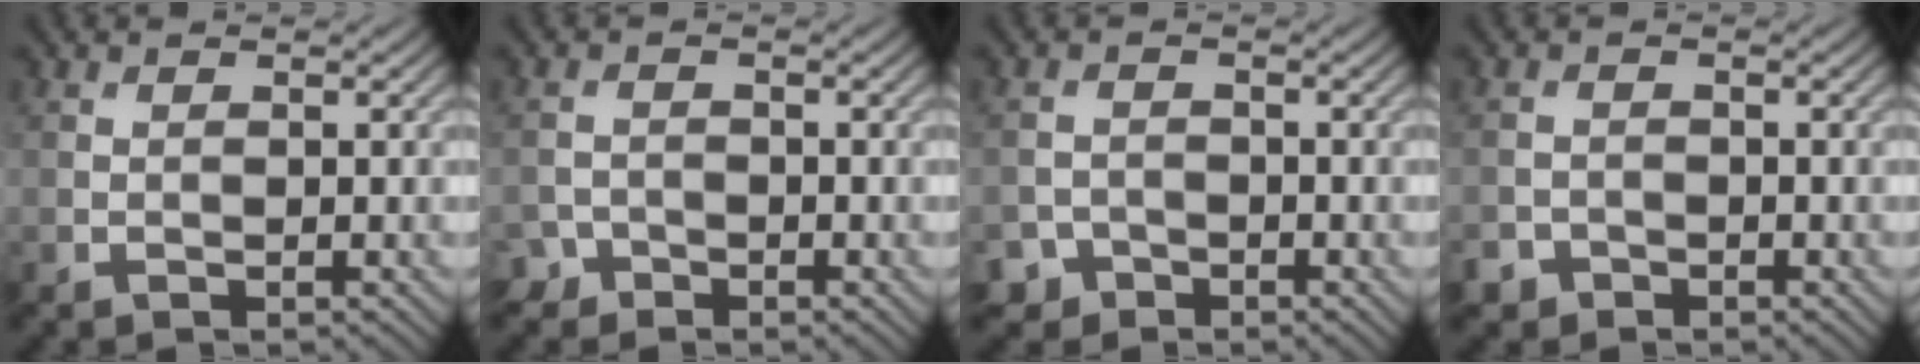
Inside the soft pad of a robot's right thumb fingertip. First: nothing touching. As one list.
[{"total": 1.8, "force": [-1.5, 1.0, 0.0], "torque": [0.002, 0.002, -0.036]}, {"total": 2.3, "force": [-1.8, 1.4, 0.1], "torque": [0.000, 0.001, -0.039]}, {"total": 1.9, "force": [-1.4, 1.2, 0.2], "torque": [-0.004, -0.003, -0.034]}]